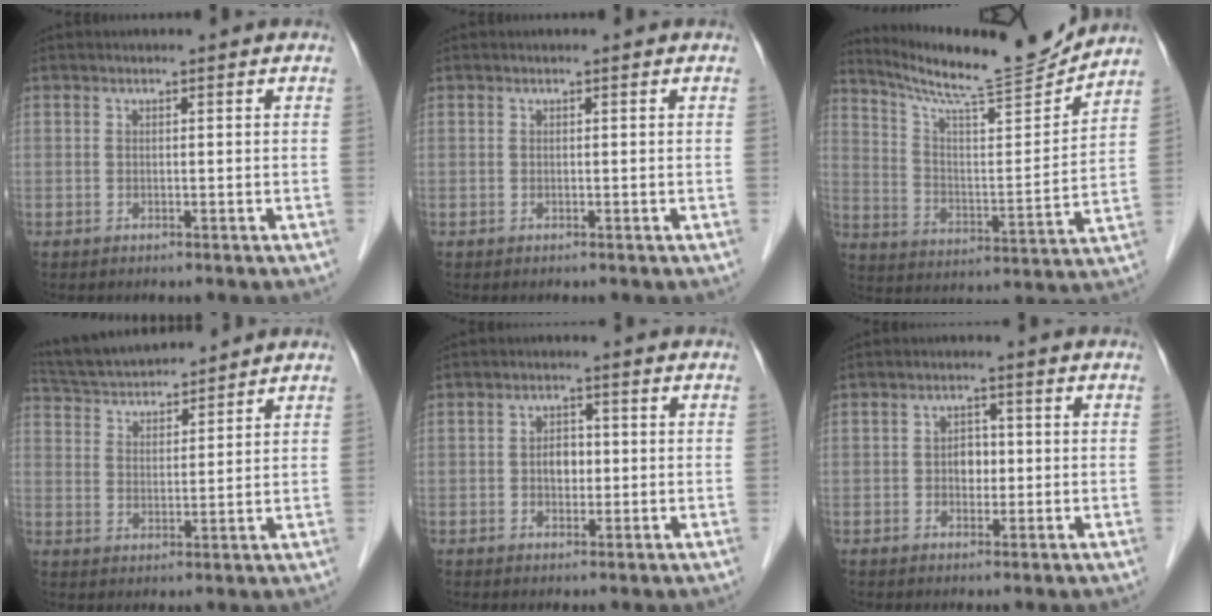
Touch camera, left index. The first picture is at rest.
{"total": 0.0}
{"total": 16.7, "force": [15.8, -0.6, 5.5], "torque": [-0.104, -0.031, 0.253]}
{"total": 13.0, "force": [12.2, 2.1, 4.0], "torque": [-0.078, 0.032, 0.211]}
{"total": 2.8, "force": [-0.1, 2.0, 2.0], "torque": [-0.033, 0.008, 0.000]}
{"total": 2.6, "force": [-0.1, 2.0, 1.7], "torque": [-0.025, 0.007, -0.001]}